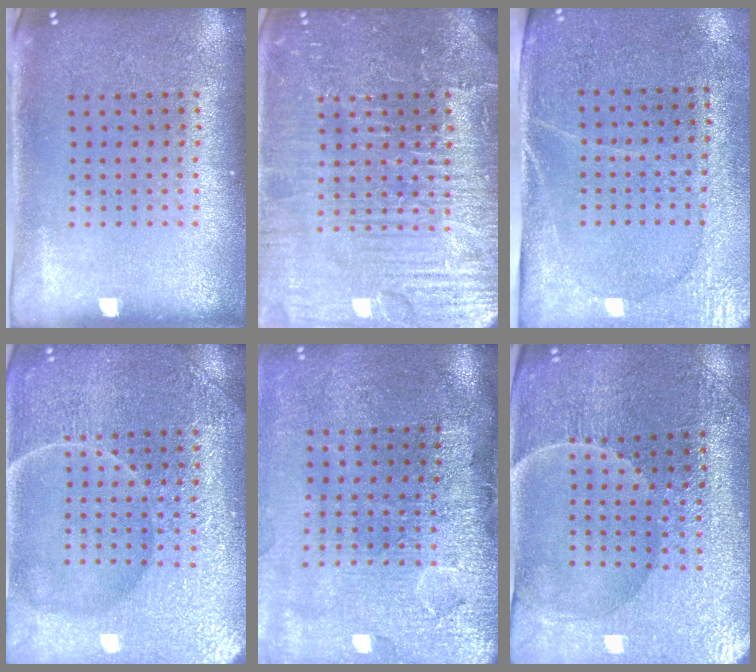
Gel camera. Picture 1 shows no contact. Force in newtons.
{"total": 7.7, "press": 7.6, "slide": 0.9}
{"total": 2.9, "press": 2.5, "slide": 1.4}
{"total": 4.9, "press": 4.9, "slide": 0.6}
{"total": 4.6, "press": 3.7, "slide": 2.8}
{"total": 3.6, "press": 3.6, "slide": 0.2}